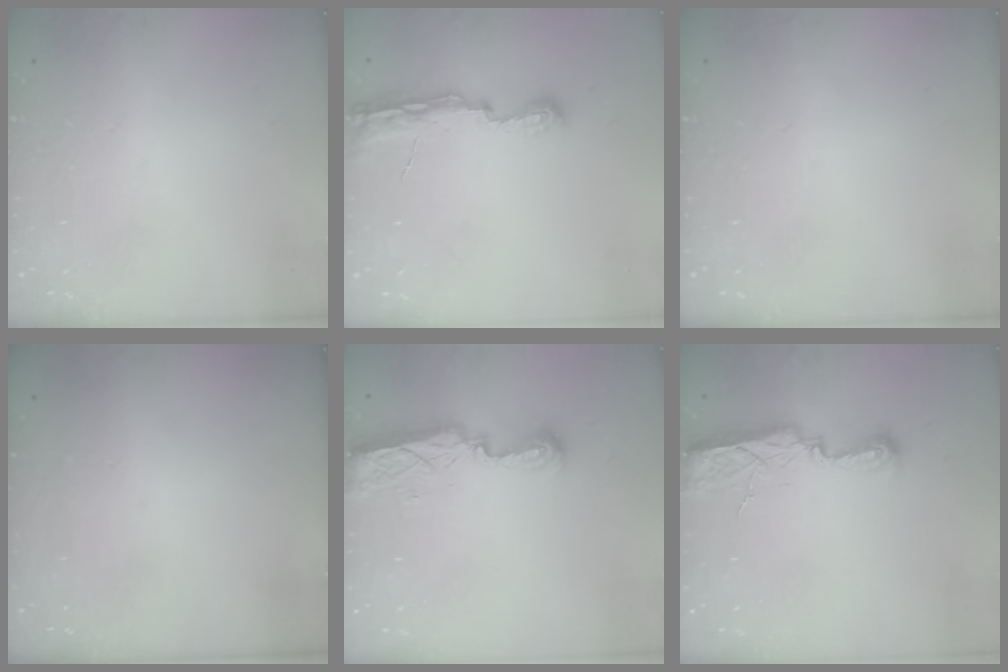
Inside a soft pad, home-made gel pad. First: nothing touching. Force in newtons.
{"total": 8.0, "press": 8.0, "slide": 0.8}
{"total": 0.0}
{"total": 0.0}
{"total": 7.9, "press": 7.9, "slide": 0.9}
{"total": 7.5, "press": 7.5, "slide": 0.8}